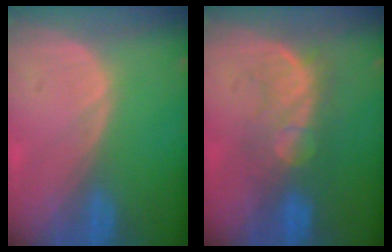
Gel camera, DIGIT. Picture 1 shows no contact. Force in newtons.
{"total": 7.7, "press": 7.4, "slide": 2.2}